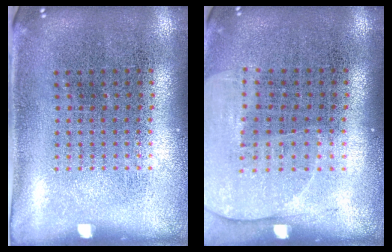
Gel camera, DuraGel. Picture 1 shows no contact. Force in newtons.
{"total": 1.4, "press": 1.3, "slide": 0.5}